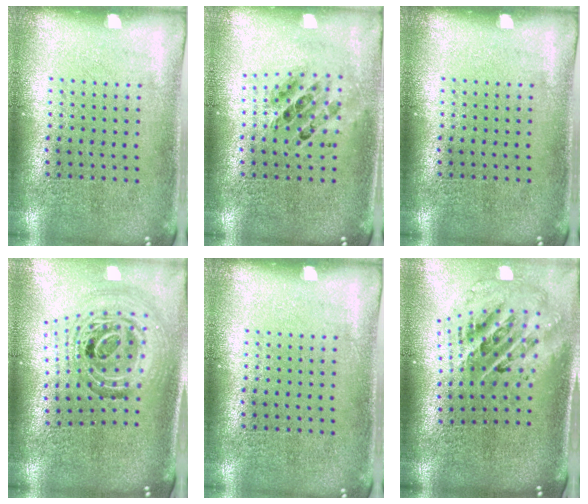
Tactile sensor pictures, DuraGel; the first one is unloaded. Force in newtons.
{"total": 0.7, "press": 0.7, "slide": 0.2}
{"total": 0.0}
{"total": 1.8, "press": 1.5, "slide": 0.9}
{"total": 0.0}
{"total": 2.7, "press": 1.8, "slide": 2.0}